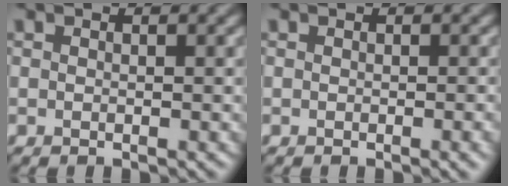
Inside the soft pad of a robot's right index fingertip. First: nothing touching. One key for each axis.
{"total": 1.7, "fx": -0.3, "fy": 0.5, "fz": 1.6, "tx": -0.016, "ty": -0.004, "tz": -0.006}